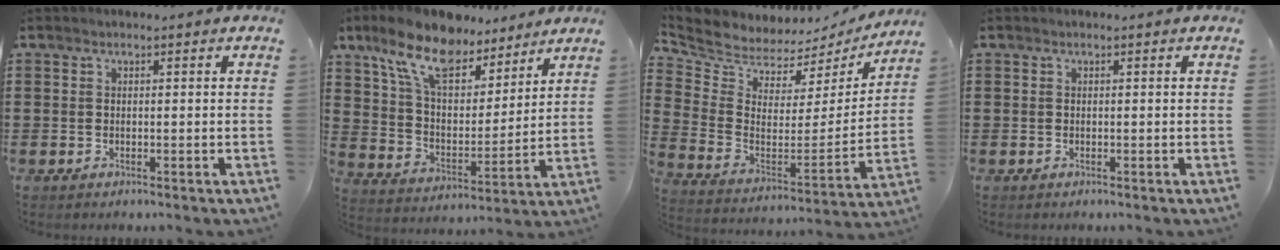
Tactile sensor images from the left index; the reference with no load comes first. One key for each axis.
{"total": 11.4, "fx": 8.8, "fy": 4.5, "fz": 5.7, "tx": -0.141, "ty": -0.032, "tz": 0.159}
{"total": 5.3, "fx": 5.0, "fy": 1.7, "fz": -0.2, "tx": -0.036, "ty": -0.053, "tz": 0.085}
{"total": 0.0}